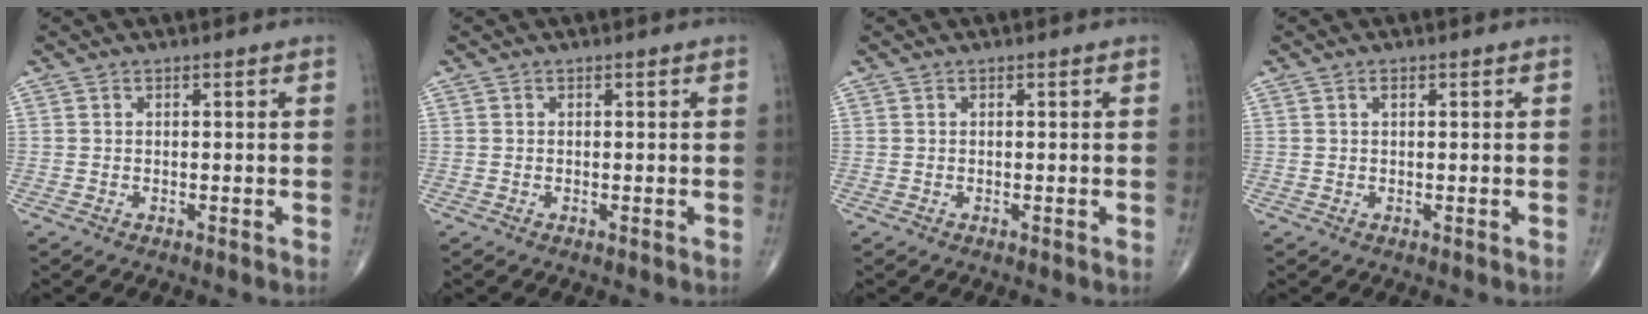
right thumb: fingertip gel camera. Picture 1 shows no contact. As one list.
[{"total": 0.0}, {"total": 0.0}, {"total": 1.0, "force": [0.5, 0.4, 0.8], "torque": [-0.014, 0.002, 0.007]}]